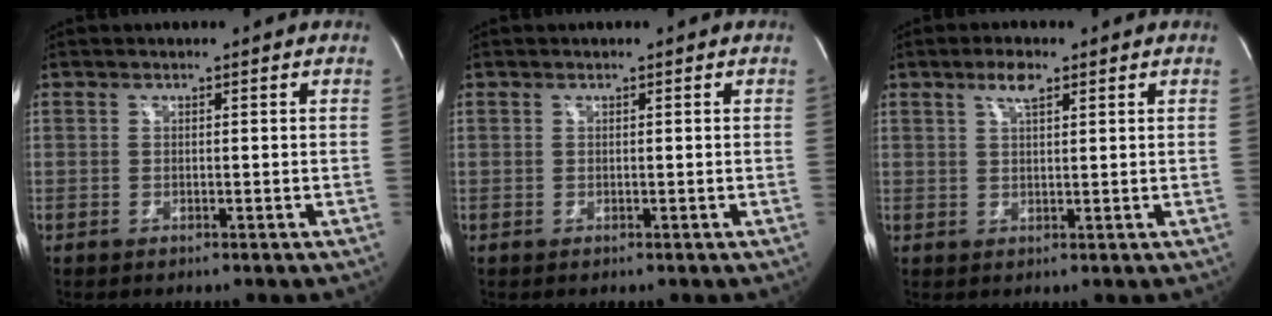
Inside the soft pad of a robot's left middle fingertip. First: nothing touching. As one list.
[{"total": 0.0}, {"total": 3.2, "force": [1.9, 0.8, 2.5], "torque": [-0.051, 0.006, 0.036]}]